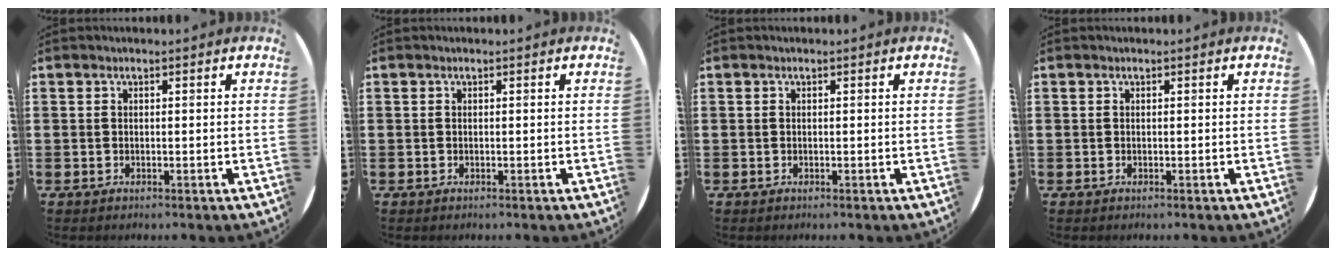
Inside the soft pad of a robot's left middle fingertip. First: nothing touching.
{"total": 0.0}
{"total": 0.0}
{"total": 0.0}